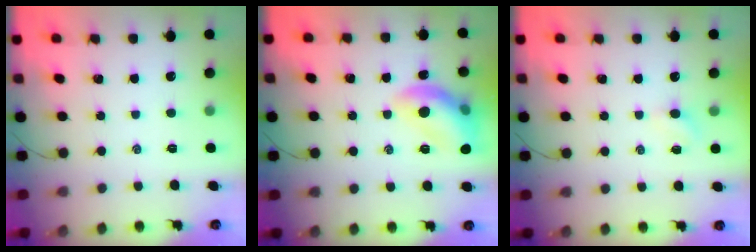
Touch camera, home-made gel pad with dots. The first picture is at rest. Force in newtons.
{"total": 13.6, "press": 13.6, "slide": 0.9}
{"total": 2.8, "press": 2.6, "slide": 1.0}